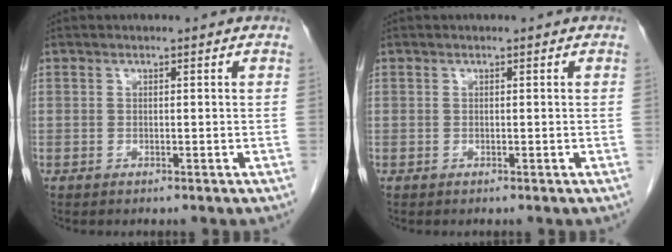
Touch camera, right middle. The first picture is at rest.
{"total": 0.0}